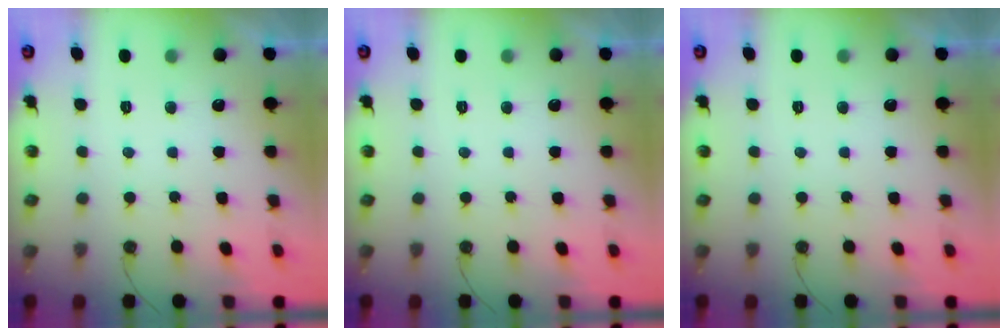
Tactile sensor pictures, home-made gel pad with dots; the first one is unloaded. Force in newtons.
{"total": 0.0}
{"total": 0.0}